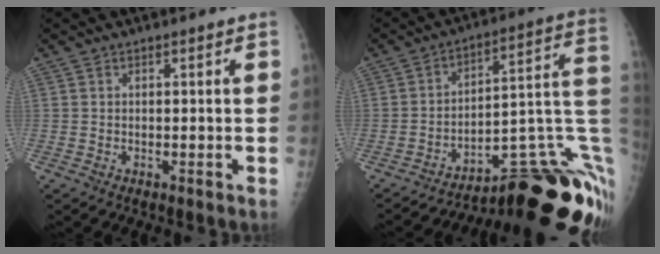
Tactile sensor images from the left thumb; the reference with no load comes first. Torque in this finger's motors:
{"motor_torque": [-2.16, 2.63, 0.08, 0.10, 0.02]}